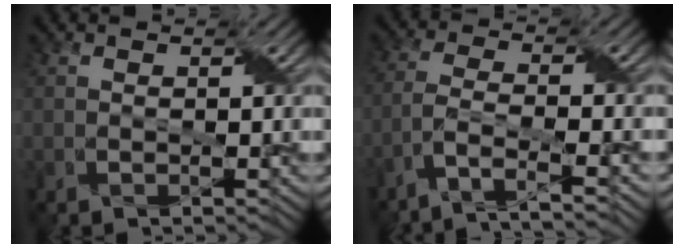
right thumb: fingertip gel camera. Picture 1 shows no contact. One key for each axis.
{"total": 6.6, "fx": -4.6, "fy": 1.4, "fz": 4.5, "tx": -0.086, "ty": 0.002, "tz": -0.094}